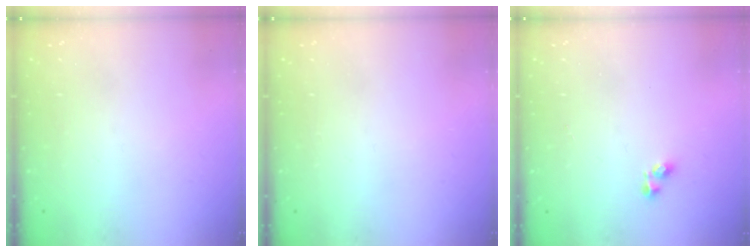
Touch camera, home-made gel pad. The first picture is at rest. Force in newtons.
{"total": 0.0}
{"total": 2.6, "press": 2.5, "slide": 0.6}